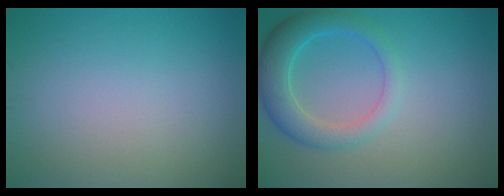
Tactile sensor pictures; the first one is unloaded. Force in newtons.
{"total": 4.4, "press": 4.4, "slide": 0.3}